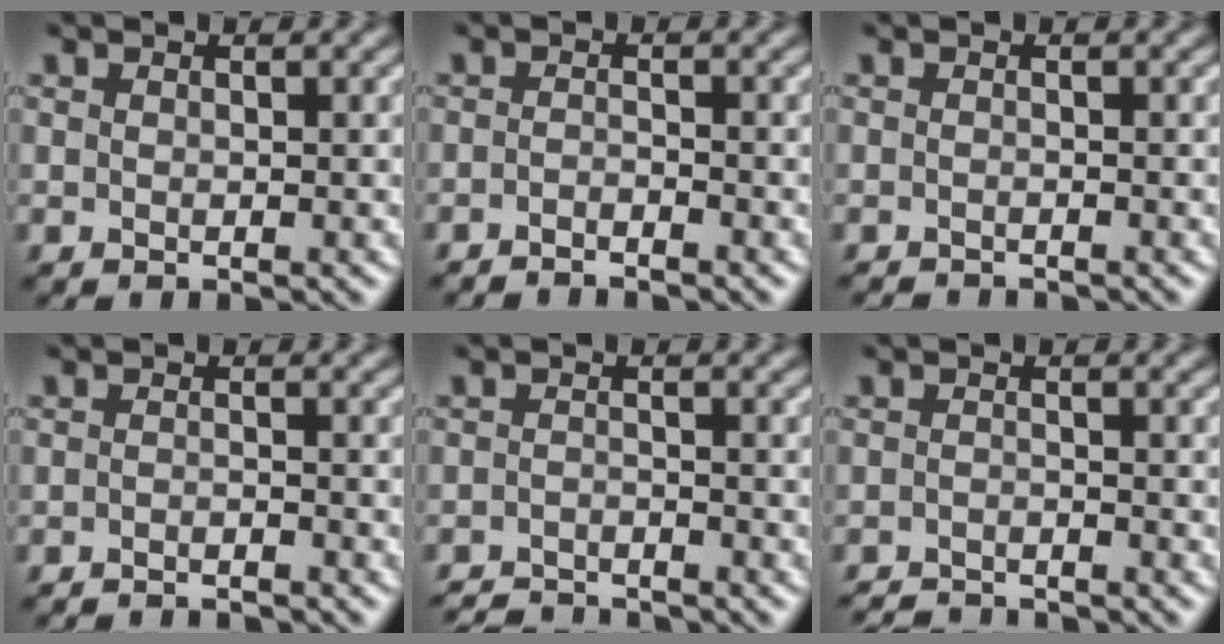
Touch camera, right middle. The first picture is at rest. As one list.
[{"total": 1.6, "force": [-1.4, 0.3, 0.7], "torque": [-0.006, -0.004, -0.030]}, {"total": 2.1, "force": [-2.0, 0.3, 0.5], "torque": [-0.003, -0.010, -0.033]}, {"total": 2.6, "force": [-2.4, 0.4, 1.0], "torque": [-0.008, 0.000, -0.039]}, {"total": 3.3, "force": [-3.2, 0.5, 0.7], "torque": [-0.008, -0.007, -0.060]}, {"total": 3.0, "force": [-2.9, 0.4, 0.6], "torque": [-0.007, -0.008, -0.053]}]